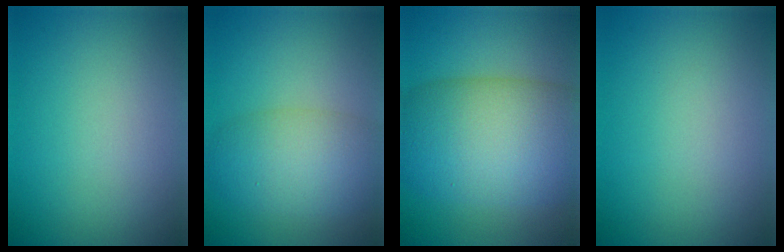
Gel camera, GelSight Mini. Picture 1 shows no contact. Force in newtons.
{"total": 5.5, "press": 5.5, "slide": 0.4}
{"total": 12.3, "press": 12.3, "slide": 0.6}
{"total": 0.0}